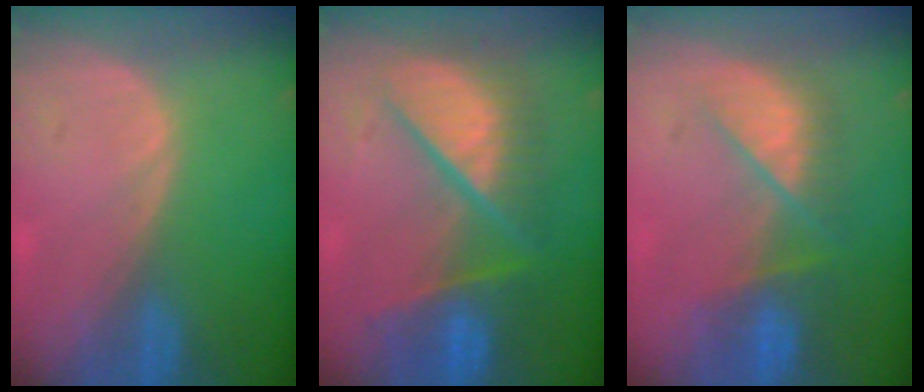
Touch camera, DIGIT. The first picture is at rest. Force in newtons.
{"total": 10.4, "press": 10.3, "slide": 1.3}
{"total": 7.5, "press": 7.1, "slide": 2.5}